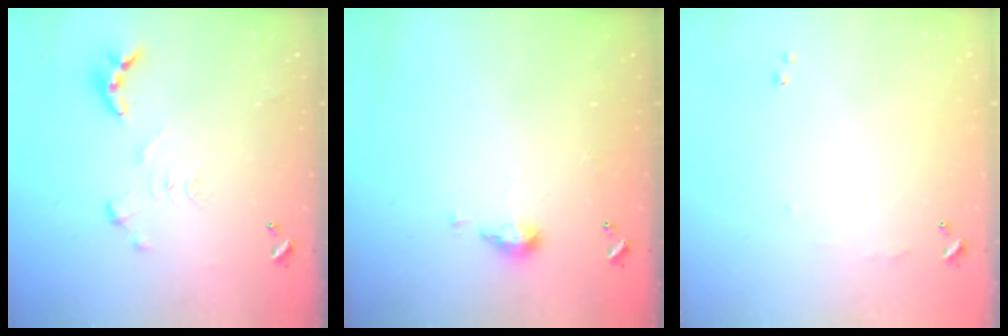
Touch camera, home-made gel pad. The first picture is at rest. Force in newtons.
{"total": 3.8, "press": 3.7, "slide": 0.6}
{"total": 5.2, "press": 5.1, "slide": 0.6}